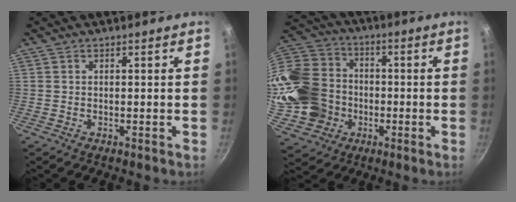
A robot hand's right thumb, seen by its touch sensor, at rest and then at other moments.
{"total": 21.5, "force": [-2.8, 18.4, 10.7], "torque": [-0.215, 0.039, -0.035]}